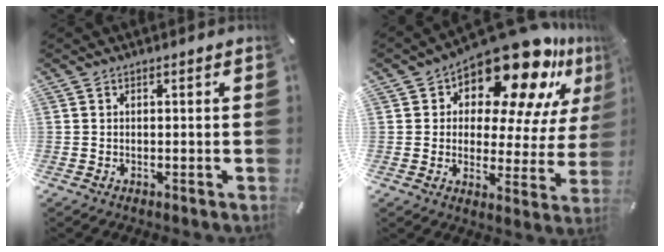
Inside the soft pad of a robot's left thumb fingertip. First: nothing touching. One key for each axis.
{"total": 18.9, "fx": 13.4, "fy": 8.2, "fz": 10.5, "tx": -0.156, "ty": -0.107, "tz": 0.223}